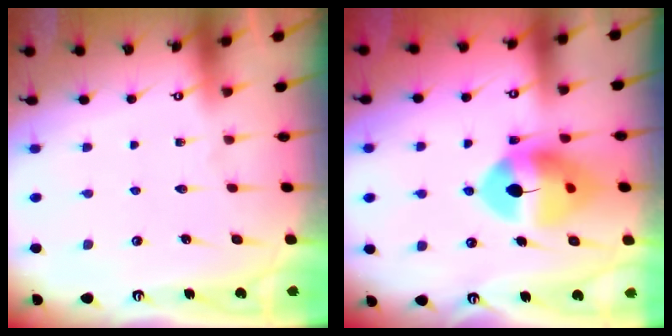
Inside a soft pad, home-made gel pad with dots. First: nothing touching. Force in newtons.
{"total": 12.1, "press": 11.9, "slide": 1.9}